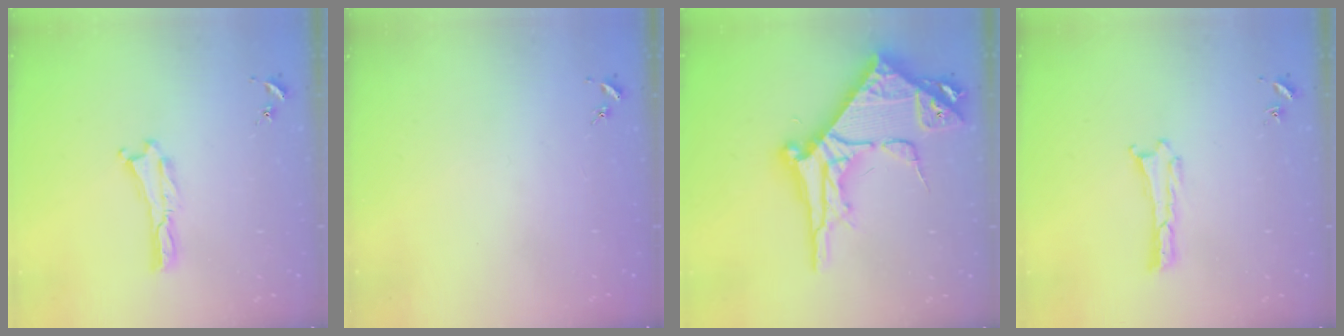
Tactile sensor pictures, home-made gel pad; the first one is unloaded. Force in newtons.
{"total": 0.0}
{"total": 13.1, "press": 13.0, "slide": 1.5}
{"total": 0.0}